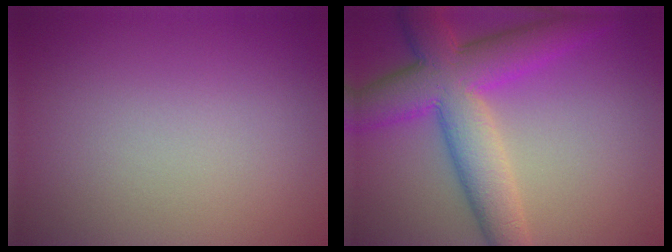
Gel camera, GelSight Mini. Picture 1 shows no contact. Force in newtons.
{"total": 9.0, "press": 9.0, "slide": 0.2}